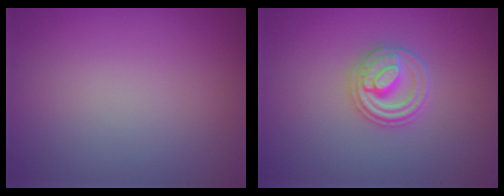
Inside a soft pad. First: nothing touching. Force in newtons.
{"total": 2.8, "press": 2.8, "slide": 0.4}